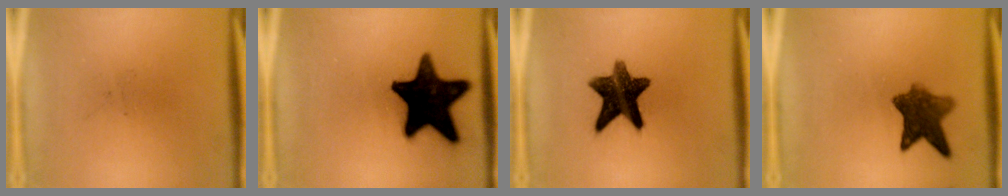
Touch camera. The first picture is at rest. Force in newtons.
{"total": 19.7}
{"total": 12.1}
{"total": 7.5}